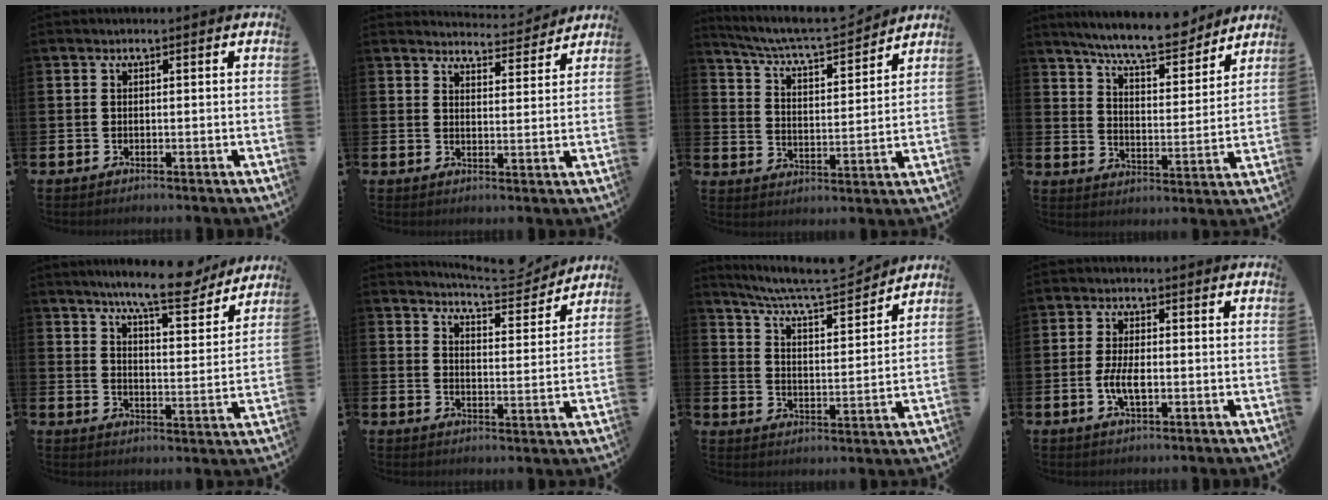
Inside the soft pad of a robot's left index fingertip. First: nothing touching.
{"total": 4.3, "force": [4.3, 0.4, 0.2], "torque": [-0.005, -0.034, 0.074]}
{"total": 6.8, "force": [6.6, 0.4, 1.9], "torque": [-0.068, -0.051, 0.111]}
{"total": 9.1, "force": [8.5, 1.0, 3.1], "torque": [-0.079, -0.053, 0.150]}
{"total": 9.7, "force": [8.7, 0.9, 4.1], "torque": [-0.084, -0.047, 0.152]}
{"total": 5.8, "force": [5.8, 0.4, 0.8], "torque": [-0.022, -0.040, 0.100]}
{"total": 7.8, "force": [7.4, 0.6, 2.5], "torque": [-0.080, -0.052, 0.128]}
{"total": 3.9, "force": [-0.7, 1.6, 3.5], "torque": [-0.066, 0.000, -0.016]}